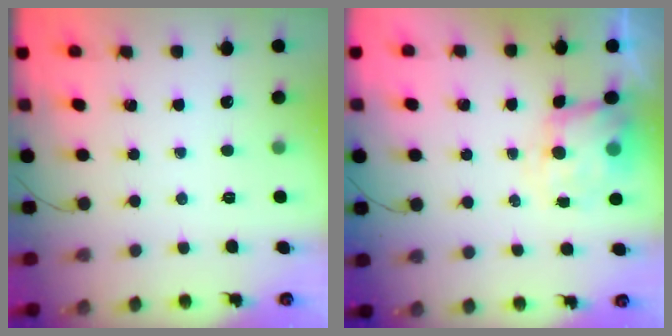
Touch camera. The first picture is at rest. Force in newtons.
{"total": 7.1, "press": 7.0, "slide": 1.3}